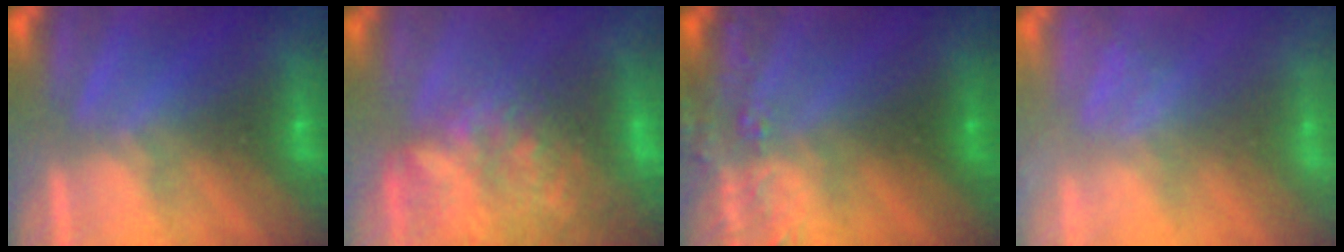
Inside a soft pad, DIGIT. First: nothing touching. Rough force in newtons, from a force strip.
{"total": 10.3}
{"total": 3.4}
{"total": 2.1}